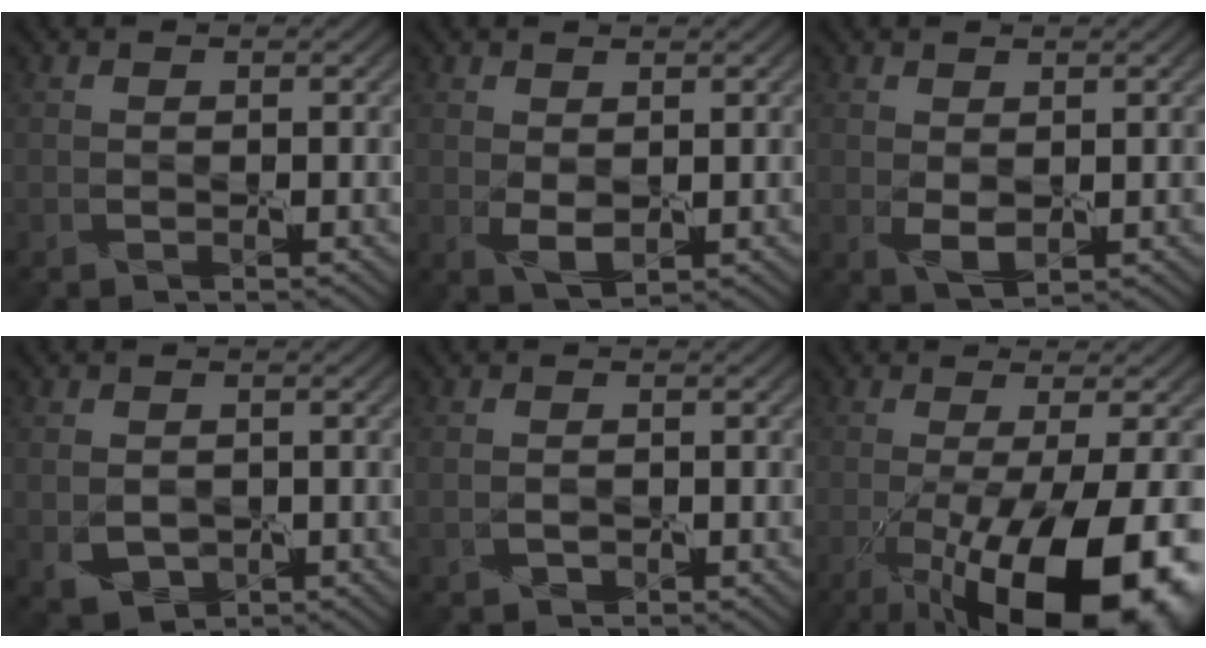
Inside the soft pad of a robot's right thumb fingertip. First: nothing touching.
{"total": 2.3, "force": [0.5, 1.3, 1.9], "torque": [-0.043, -0.008, 0.015]}
{"total": 2.2, "force": [0.4, 1.3, 1.8], "torque": [-0.041, -0.008, 0.013]}
{"total": 3.3, "force": [-0.3, 2.7, 2.0], "torque": [-0.056, -0.015, 0.002]}
{"total": 1.3, "force": [-0.3, 1.0, 0.8], "torque": [-0.021, -0.006, -0.002]}
{"total": 16.7, "force": [-6.2, 5.2, 14.6], "torque": [-0.239, -0.030, -0.088]}